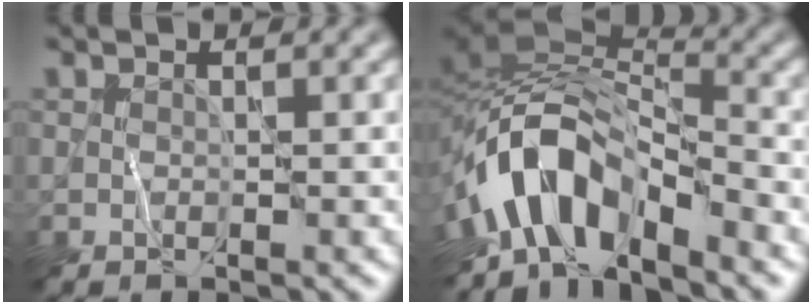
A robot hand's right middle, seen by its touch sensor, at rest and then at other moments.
{"total": 8.9, "force": [-4.6, 4.5, 6.2], "torque": [-0.098, 0.010, -0.092]}